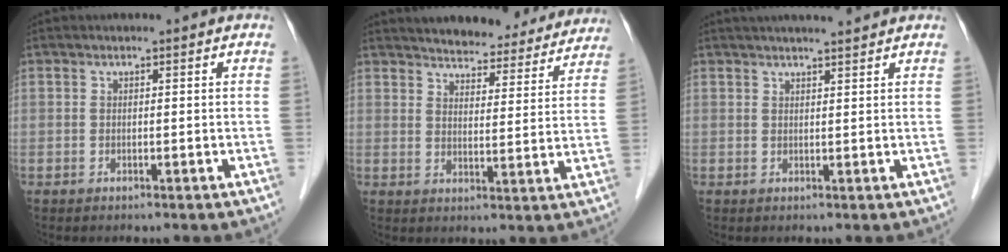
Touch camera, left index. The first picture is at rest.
{"total": 18.8, "force": [17.5, 4.7, 5.1], "torque": [-0.051, -0.009, 0.211]}
{"total": 7.2, "force": [6.4, 0.7, 3.3], "torque": [-0.048, 0.025, 0.087]}